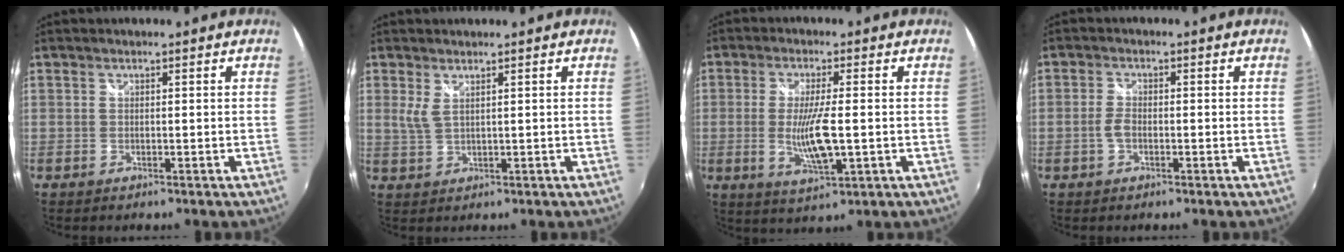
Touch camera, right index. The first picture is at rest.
{"total": 2.2, "force": [1.1, 0.4, 1.9], "torque": [-0.036, -0.002, 0.020]}
{"total": 8.6, "force": [-1.3, 1.7, 8.4], "torque": [-0.156, -0.016, -0.019]}
{"total": 2.4, "force": [-0.9, 1.3, 1.9], "torque": [-0.044, 0.003, -0.020]}